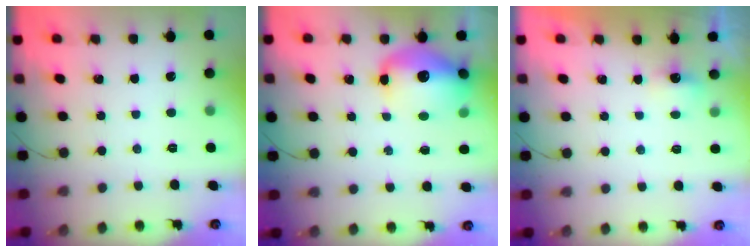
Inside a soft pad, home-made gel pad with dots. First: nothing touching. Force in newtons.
{"total": 13.8, "press": 13.4, "slide": 3.1}
{"total": 1.7, "press": 1.5, "slide": 0.7}